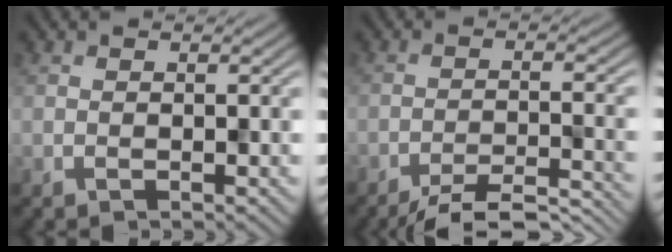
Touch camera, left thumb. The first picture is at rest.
{"total": 7.1, "force": [-6.2, 1.1, 3.3], "torque": [-0.060, -0.002, -0.092]}